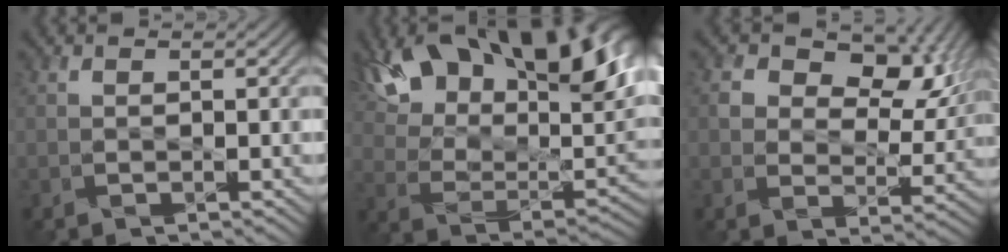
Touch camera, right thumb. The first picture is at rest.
{"total": 20.2, "force": [12.4, 9.6, 12.8], "torque": [-0.244, 0.031, 0.200]}
{"total": 10.3, "force": [4.4, 7.0, 6.1], "torque": [-0.108, 0.002, 0.065]}